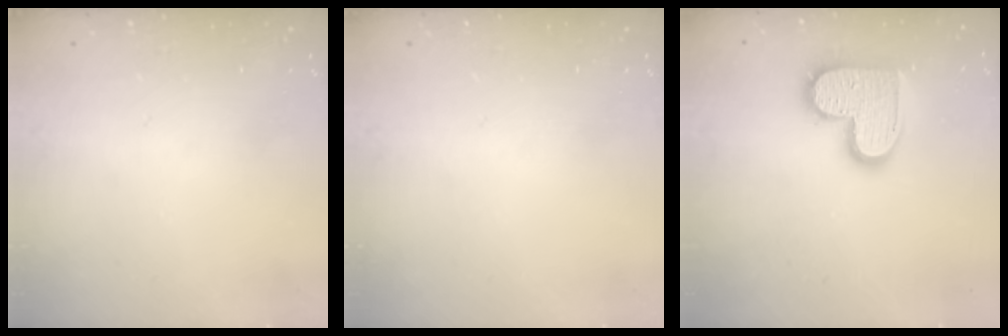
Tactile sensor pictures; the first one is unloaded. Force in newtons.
{"total": 0.0}
{"total": 14.2, "press": 14.2, "slide": 1.1}